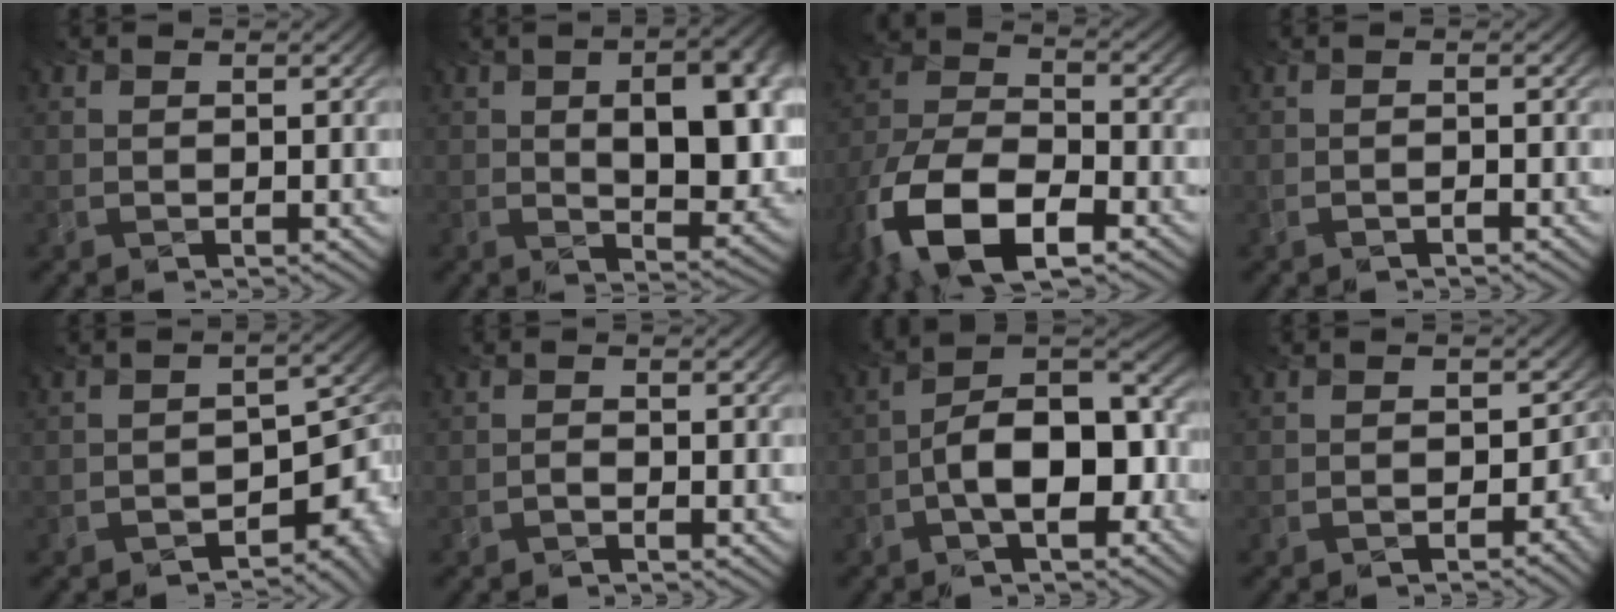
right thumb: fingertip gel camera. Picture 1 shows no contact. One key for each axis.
{"total": 13.7, "fx": 2.0, "fy": 6.6, "fz": 11.9, "tx": -0.150, "ty": 0.023, "tz": 0.012}
{"total": 13.8, "fx": -9.1, "fy": 6.3, "fz": 8.3, "tx": -0.196, "ty": -0.044, "tz": -0.172}
{"total": 0.7, "fx": -0.6, "fy": 0.0, "fz": 0.2, "tx": -0.007, "ty": -0.001, "tz": -0.023}
{"total": 9.9, "fx": -4.7, "fy": 5.7, "fz": 6.6, "tx": -0.079, "ty": -0.026, "tz": -0.067}
{"total": 1.1, "fx": -1.1, "fy": 0.1, "fz": 0.2, "tx": -0.007, "ty": -0.001, "tz": -0.023}
{"total": 10.3, "fx": -4.0, "fy": 5.0, "fz": 8.1, "tx": -0.122, "ty": 0.002, "tz": -0.075}
{"total": 5.7, "fx": -0.6, "fy": 4.5, "fz": 3.5, "tx": -0.055, "ty": -0.024, "tz": -0.004}